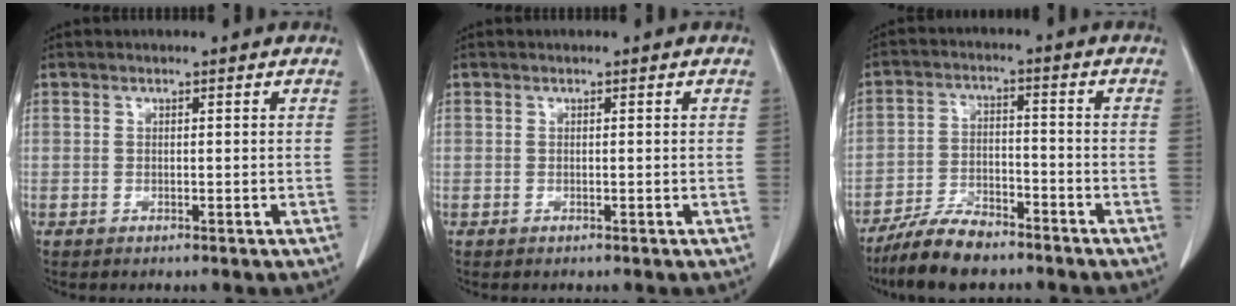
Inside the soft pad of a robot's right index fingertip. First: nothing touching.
{"total": 0.0}
{"total": 9.6, "force": [-7.8, 3.0, 4.8], "torque": [-0.089, -0.012, -0.143]}